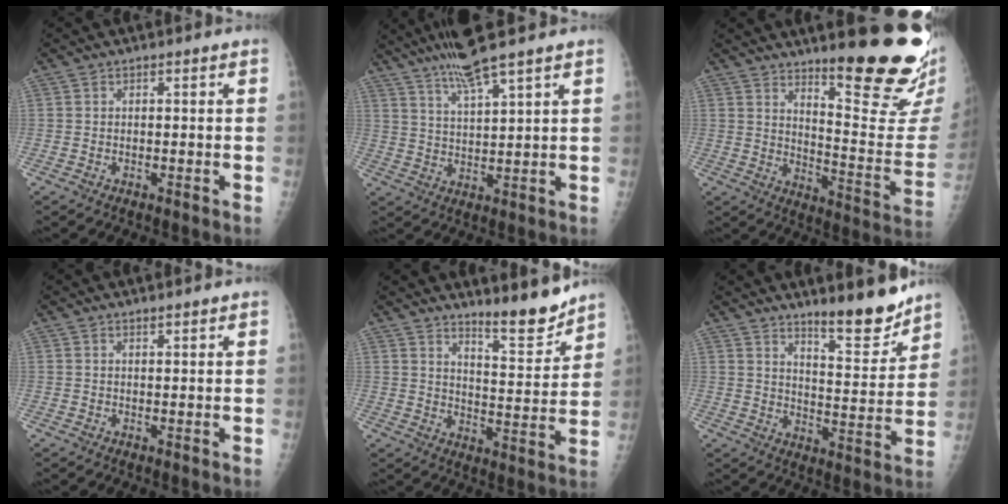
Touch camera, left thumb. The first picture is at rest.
{"total": 9.0, "force": [6.9, 0.0, 5.8], "torque": [-0.100, -0.030, 0.130]}
{"total": 21.1, "force": [15.3, 3.0, 14.3], "torque": [-0.177, -0.131, 0.219]}
{"total": 1.1, "force": [0.9, 0.1, 0.5], "torque": [0.000, -0.006, 0.018]}
{"total": 9.1, "force": [8.1, 1.0, 4.0], "torque": [-0.039, -0.074, 0.136]}
{"total": 11.1, "force": [9.2, 2.0, 5.9], "torque": [-0.058, -0.079, 0.147]}